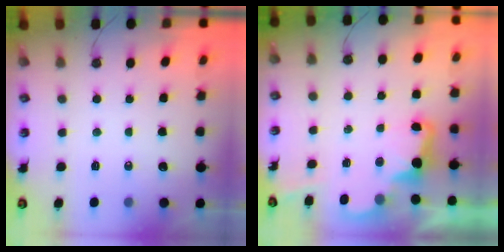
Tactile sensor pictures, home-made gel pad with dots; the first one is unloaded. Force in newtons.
{"total": 3.2, "press": 3.1, "slide": 0.6}